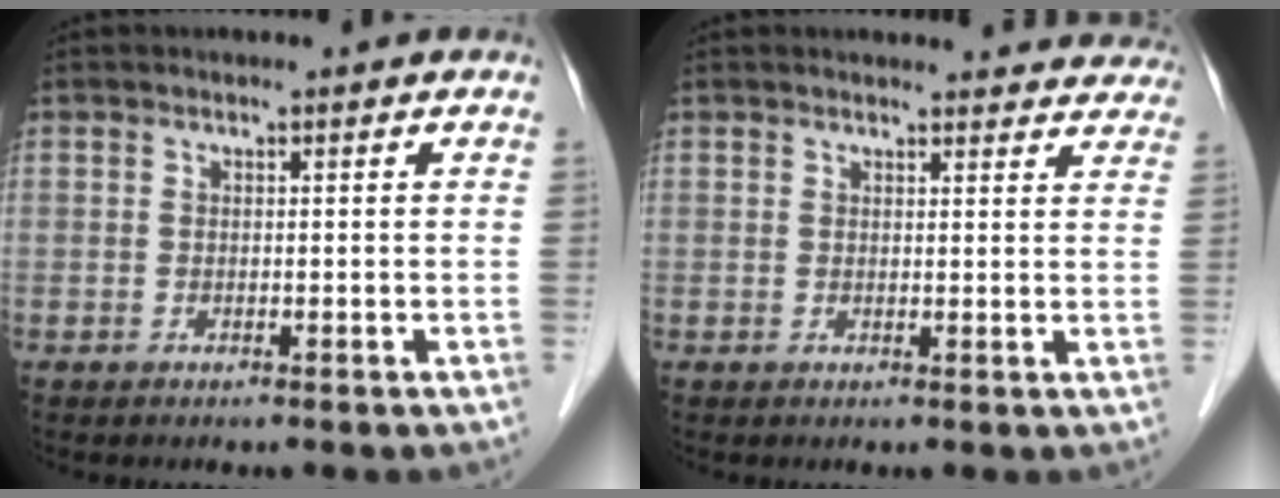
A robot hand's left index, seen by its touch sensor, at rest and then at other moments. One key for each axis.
{"total": 13.3, "fx": 12.8, "fy": 3.1, "fz": 2.3, "tx": 0.006, "ty": -0.007, "tz": 0.121}